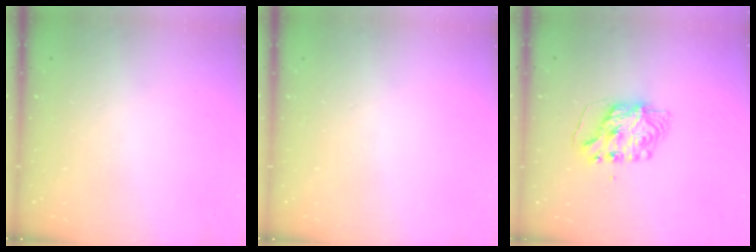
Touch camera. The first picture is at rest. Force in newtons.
{"total": 0.0}
{"total": 7.2, "press": 7.2, "slide": 0.8}